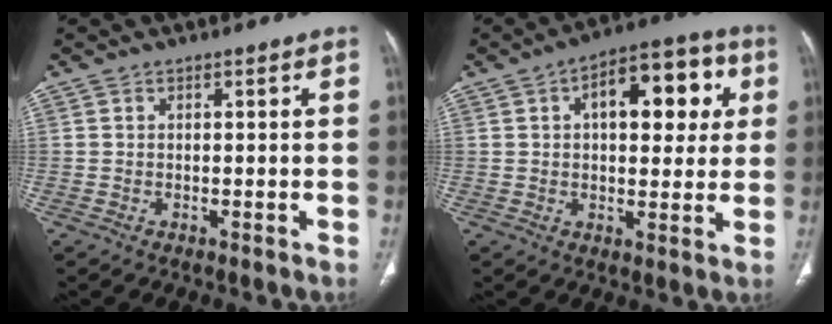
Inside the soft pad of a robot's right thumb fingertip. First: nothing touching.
{"total": 15.2, "force": [4.2, 7.8, 12.4], "torque": [-0.125, 0.017, 0.055]}